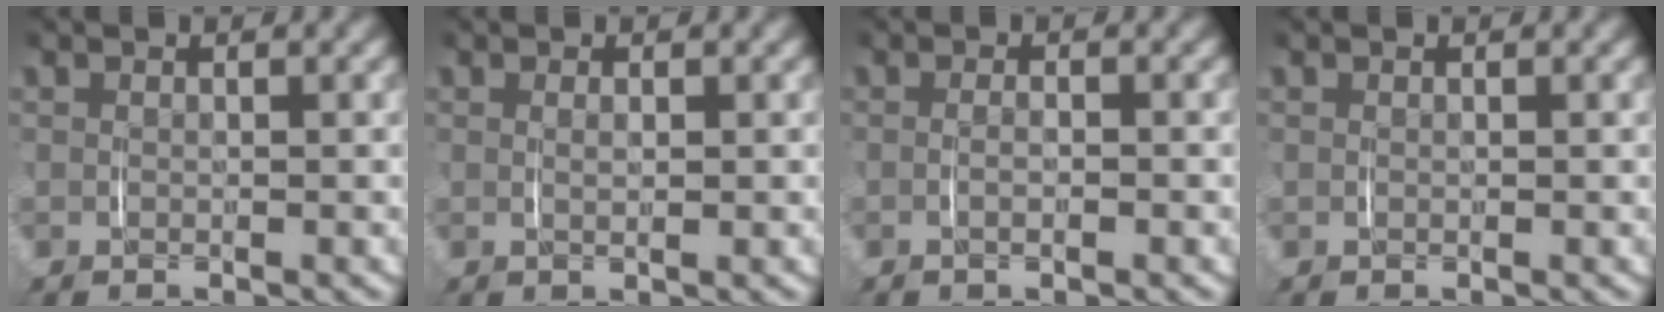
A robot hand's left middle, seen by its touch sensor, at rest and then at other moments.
{"total": 0.8, "force": [0.3, 0.0, 0.8], "torque": [-0.013, -0.003, 0.007]}
{"total": 1.0, "force": [-0.4, 0.2, 0.9], "torque": [-0.019, 0.000, -0.009]}
{"total": 0.0}